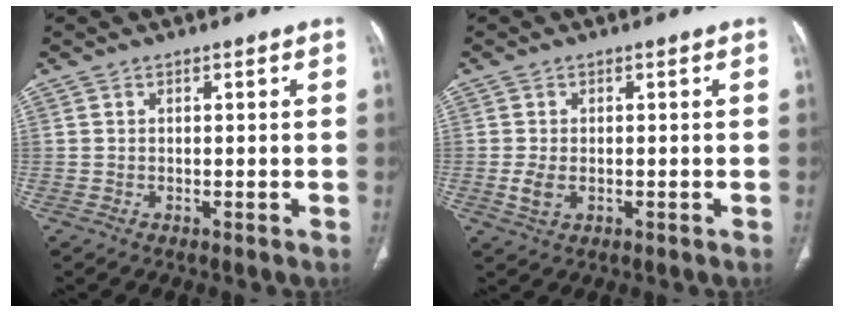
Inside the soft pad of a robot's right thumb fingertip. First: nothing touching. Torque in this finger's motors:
{"motor_torque": [-0.08, 0.18, 0.18, 0.42, 0.10]}